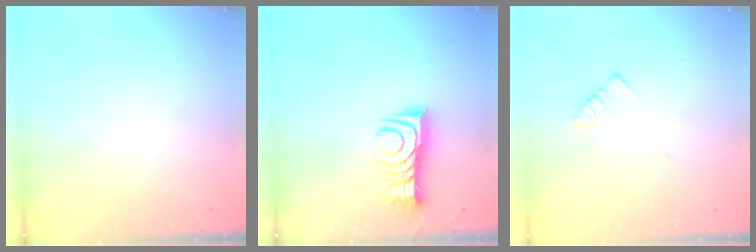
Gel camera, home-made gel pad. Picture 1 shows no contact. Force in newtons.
{"total": 10.7, "press": 10.6, "slide": 0.4}
{"total": 2.8, "press": 2.8, "slide": 0.4}